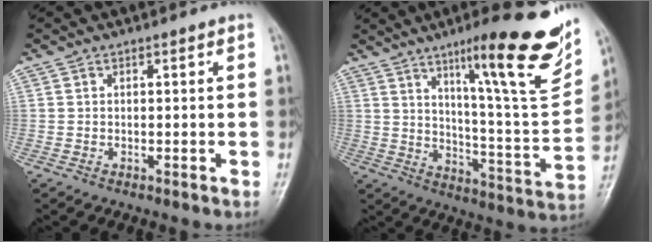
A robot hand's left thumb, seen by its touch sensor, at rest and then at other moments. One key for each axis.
{"total": 23.2, "fx": 12.8, "fy": 3.8, "fz": 19.0, "tx": -0.240, "ty": -0.053, "tz": 0.192}